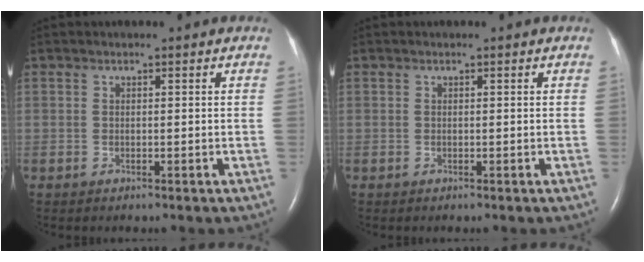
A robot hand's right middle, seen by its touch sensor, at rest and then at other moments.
{"total": 0.0}